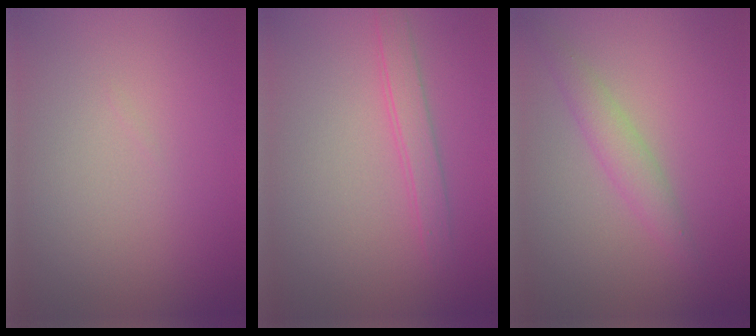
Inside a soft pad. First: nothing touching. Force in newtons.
{"total": 1.9, "press": 1.9, "slide": 0.1}
{"total": 2.1, "press": 2.1, "slide": 0.1}